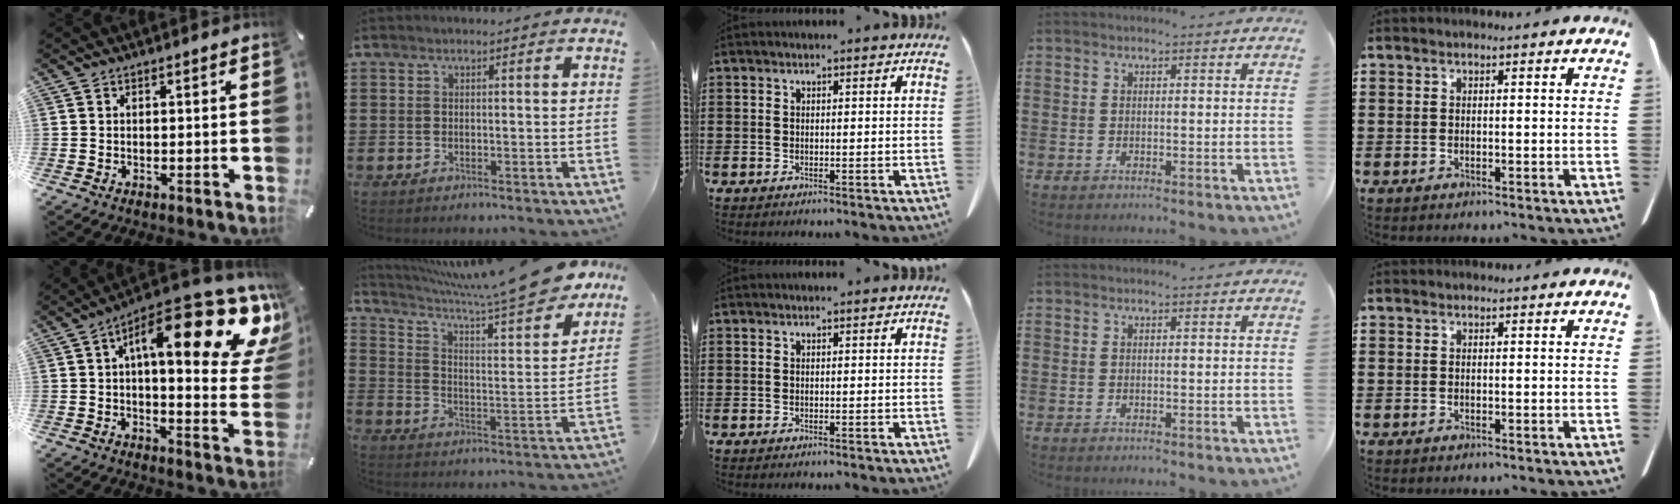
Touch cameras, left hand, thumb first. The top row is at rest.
{"thumb": {"total": 22.1, "force": [10.5, 7.3, 18.0], "torque": [-0.245, -0.077, 0.158]}, "index": {"total": 11.1, "force": [9.8, -0.2, 5.1], "torque": [-0.111, -0.076, 0.159]}}